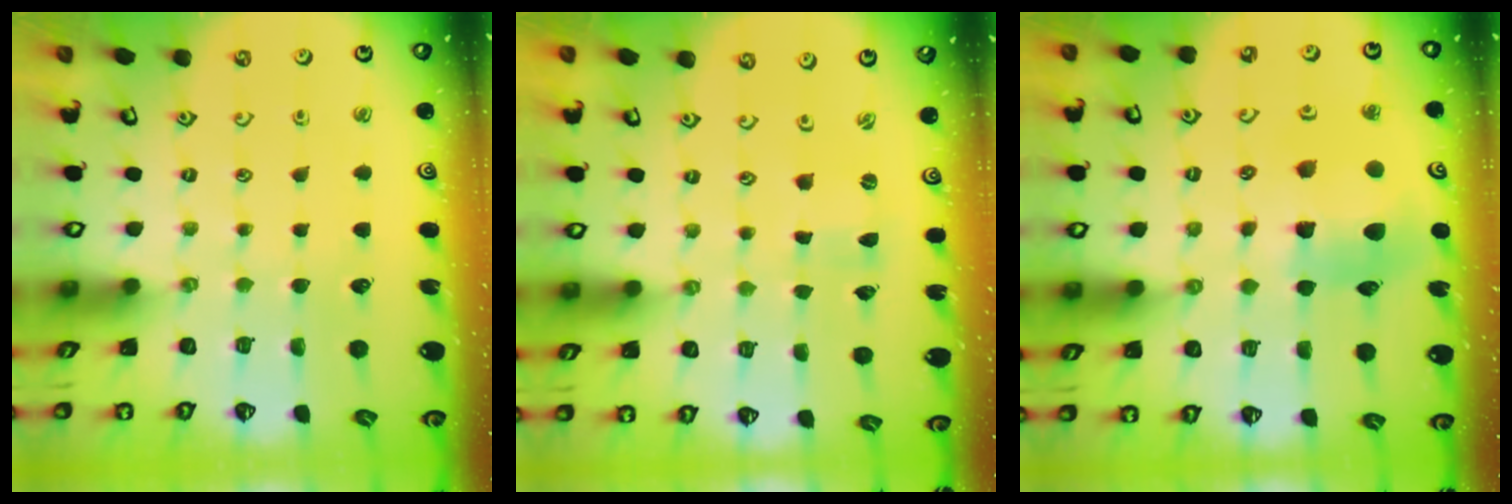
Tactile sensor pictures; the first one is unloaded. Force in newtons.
{"total": 0.0}
{"total": 12.9, "press": 12.8, "slide": 1.9}